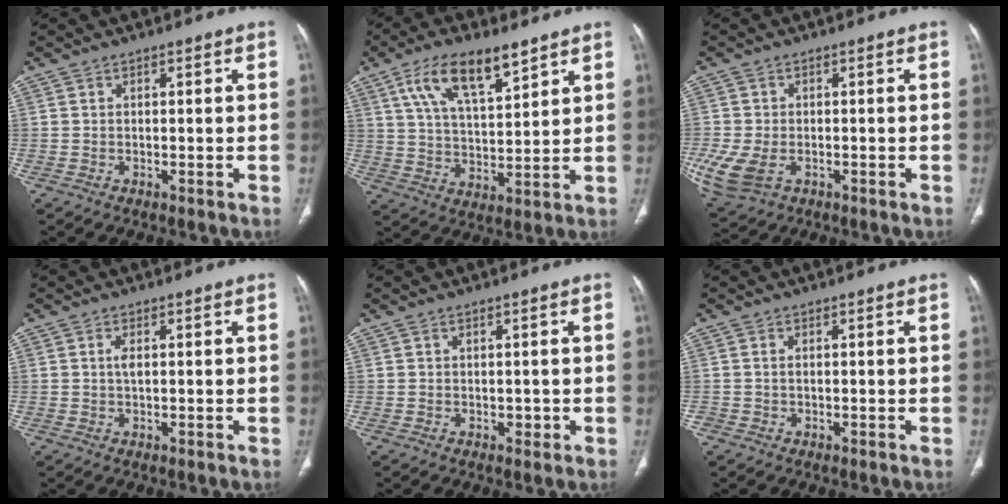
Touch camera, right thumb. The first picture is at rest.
{"total": 13.3, "force": [7.8, 5.2, 9.5], "torque": [-0.153, -0.026, 0.146]}
{"total": 10.3, "force": [-3.1, 6.9, 7.0], "torque": [-0.183, -0.007, -0.048]}
{"total": 1.5, "force": [0.3, 0.6, 1.4], "torque": [-0.030, 0.001, 0.006]}
{"total": 1.1, "force": [0.0, 0.9, 0.7], "torque": [-0.006, 0.001, 0.002]}
{"total": 0.8, "force": [-0.1, 0.6, 0.5], "torque": [-0.008, 0.001, -0.002]}